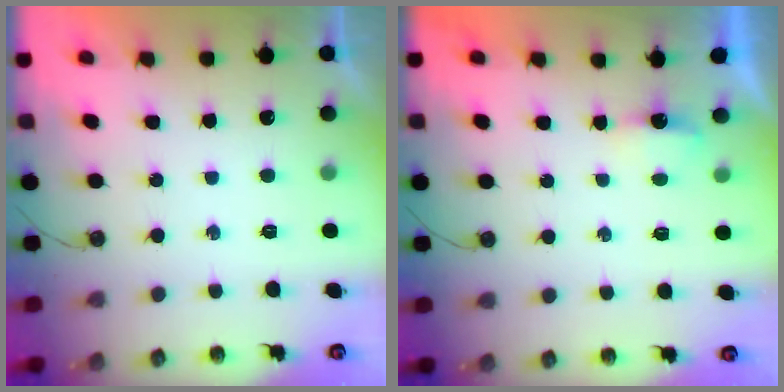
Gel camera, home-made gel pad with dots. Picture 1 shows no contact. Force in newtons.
{"total": 3.1, "press": 3.1, "slide": 0.6}